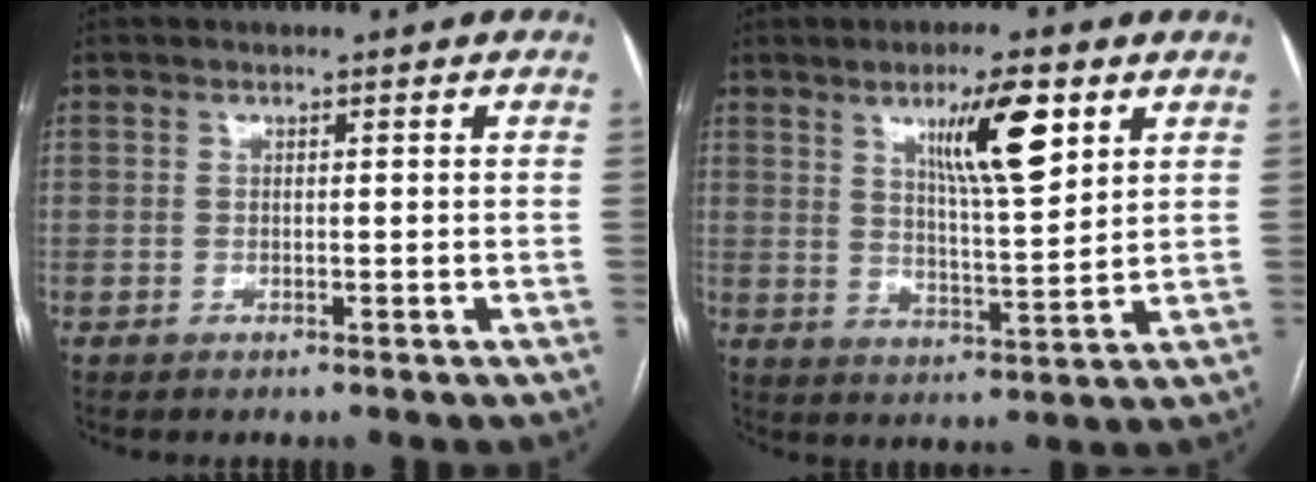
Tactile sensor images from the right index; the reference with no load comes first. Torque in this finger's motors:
{"motor_torque": [0.67, 0.46, 0.26, 0.08]}